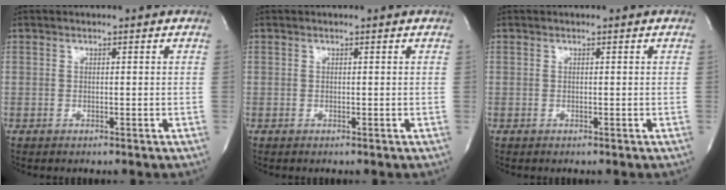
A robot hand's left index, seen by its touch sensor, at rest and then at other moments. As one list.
[{"total": 0.0}, {"total": 0.0}]